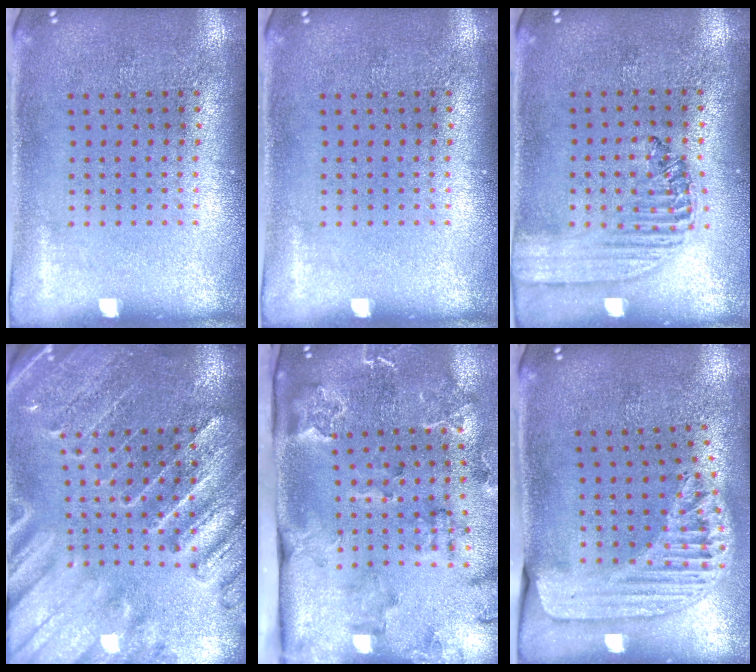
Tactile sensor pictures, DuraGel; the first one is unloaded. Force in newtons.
{"total": 0.0}
{"total": 1.5, "press": 1.3, "slide": 0.7}
{"total": 3.1, "press": 3.0, "slide": 1.0}
{"total": 2.5, "press": 2.3, "slide": 0.9}
{"total": 1.6, "press": 1.5, "slide": 0.4}